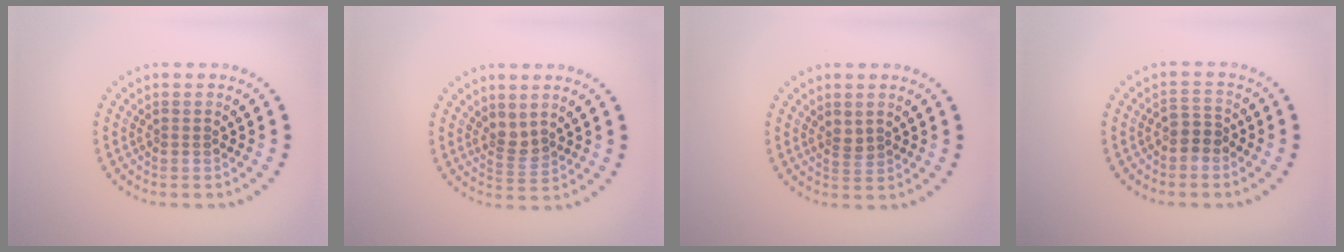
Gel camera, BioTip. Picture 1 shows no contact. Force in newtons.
{"total": 1.8, "press": 1.3, "slide": 1.2}
{"total": 1.1, "press": 1.0, "slide": 0.5}
{"total": 1.9, "press": 1.6, "slide": 1.1}